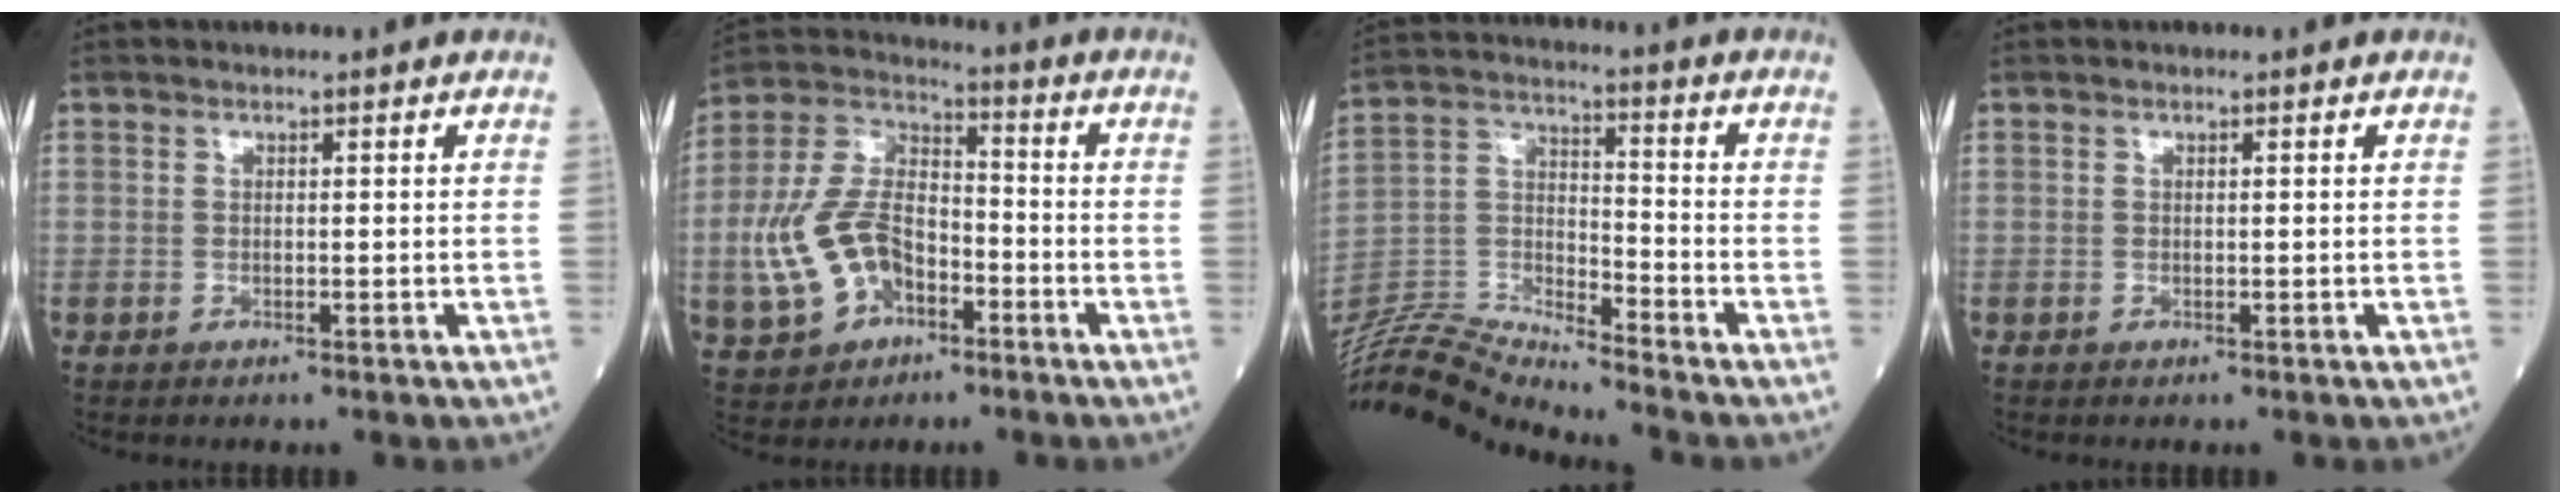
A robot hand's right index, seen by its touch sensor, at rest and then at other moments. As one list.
[{"total": 13.1, "force": [-4.2, 8.0, 9.5], "torque": [-0.224, 0.016, -0.076]}, {"total": 13.1, "force": [-12.9, -0.8, 2.2], "torque": [-0.050, 0.030, -0.252]}, {"total": 0.0}]